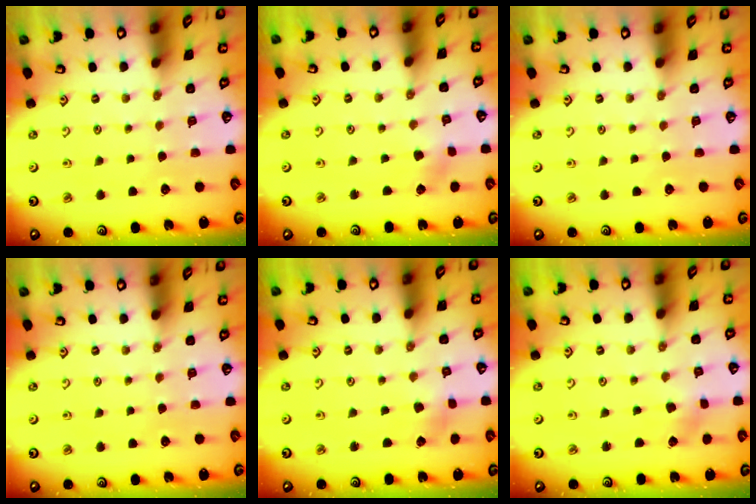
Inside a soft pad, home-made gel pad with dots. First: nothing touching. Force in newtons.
{"total": 2.4, "press": 2.4, "slide": 0.3}
{"total": 0.0}
{"total": 0.0}
{"total": 2.0, "press": 2.0, "slide": 0.3}
{"total": 2.3, "press": 2.3, "slide": 0.3}